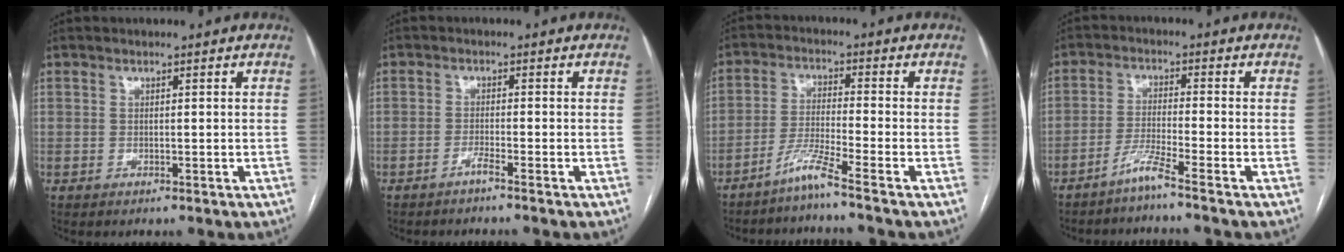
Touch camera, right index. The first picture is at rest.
{"total": 1.6, "force": [-1.3, -0.5, 0.8], "torque": [-0.014, 0.003, -0.026]}
{"total": 5.2, "force": [-4.1, -1.8, 2.6], "torque": [-0.057, -0.020, -0.088]}
{"total": 4.0, "force": [-3.3, -1.4, 1.9], "torque": [-0.044, -0.016, -0.072]}